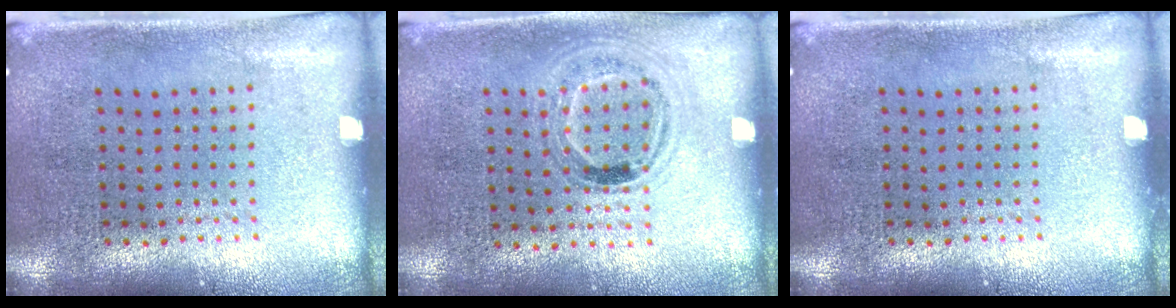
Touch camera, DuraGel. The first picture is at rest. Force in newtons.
{"total": 1.0, "press": 0.8, "slide": 0.6}
{"total": 0.0}